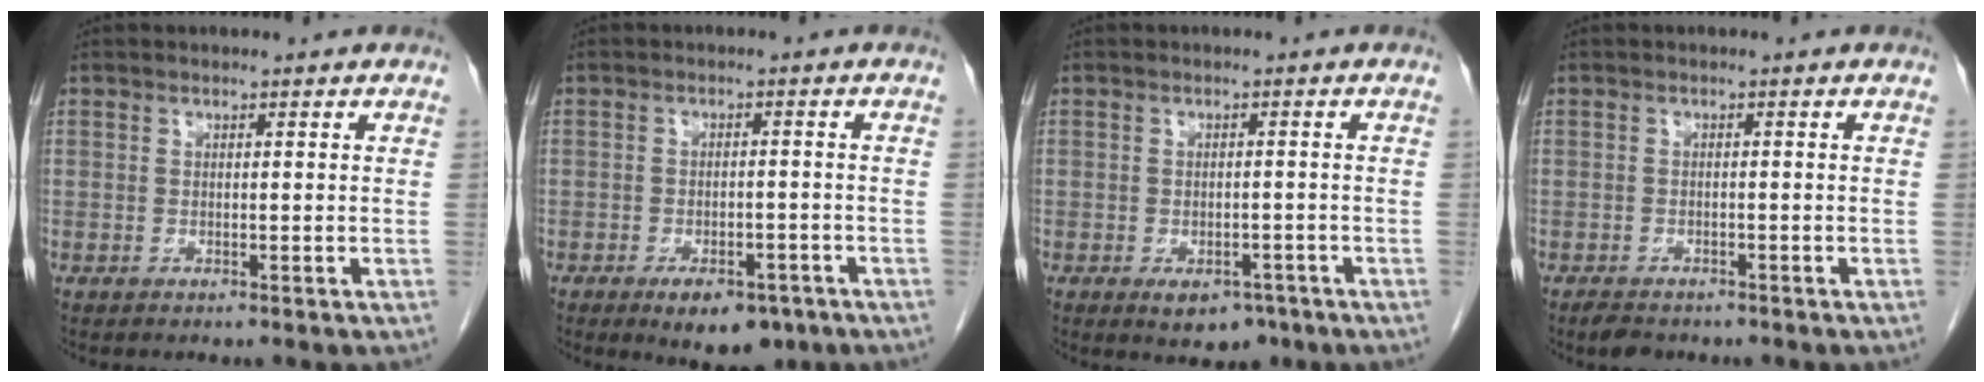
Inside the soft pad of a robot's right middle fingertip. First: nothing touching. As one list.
[{"total": 7.9, "force": [-5.2, 3.7, 4.7], "torque": [-0.060, -0.001, -0.070]}, {"total": 4.5, "force": [-2.8, 2.6, 2.5], "torque": [-0.027, 0.001, -0.029]}, {"total": 3.1, "force": [-2.5, 1.3, 1.2], "torque": [-0.024, -0.004, -0.036]}]